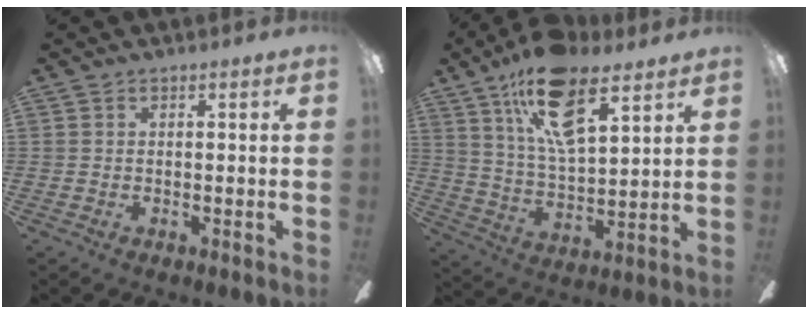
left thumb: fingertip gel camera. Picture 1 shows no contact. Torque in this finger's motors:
{"motor_torque": [0.28, 0.31, 1.61, -1.16, 0.23]}